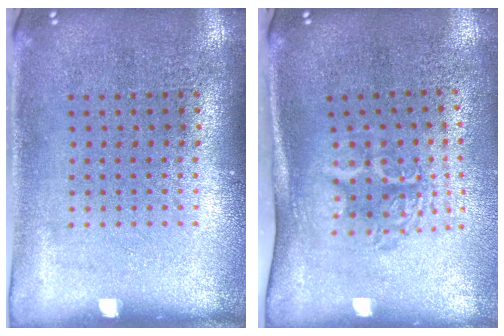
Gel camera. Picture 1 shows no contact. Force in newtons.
{"total": 1.7, "press": 1.3, "slide": 1.2}